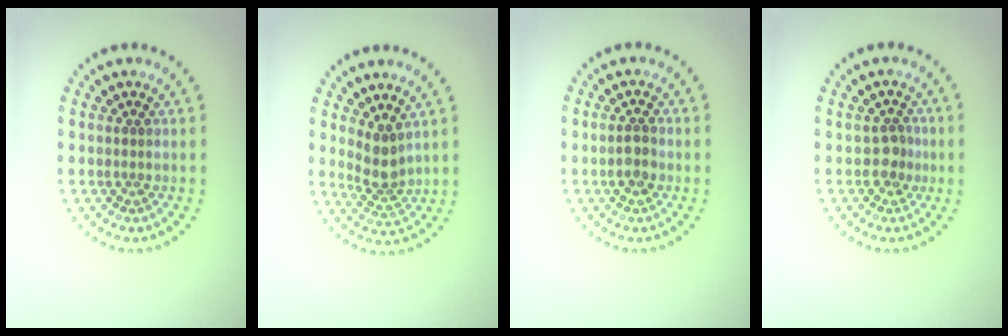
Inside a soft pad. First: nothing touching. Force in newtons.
{"total": 2.7, "press": 2.1, "slide": 1.7}
{"total": 1.7, "press": 1.7, "slide": 0.3}
{"total": 1.7, "press": 1.4, "slide": 1.0}